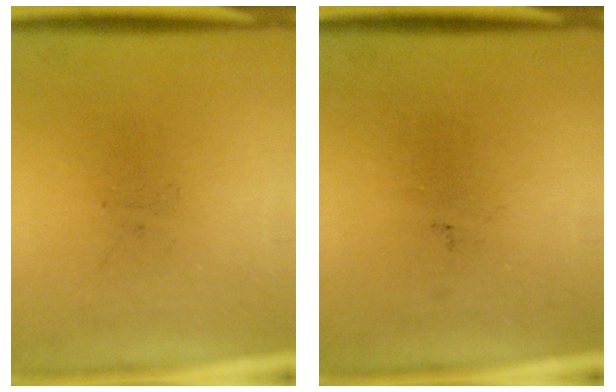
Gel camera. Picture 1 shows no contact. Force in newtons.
{"total": 0.0}